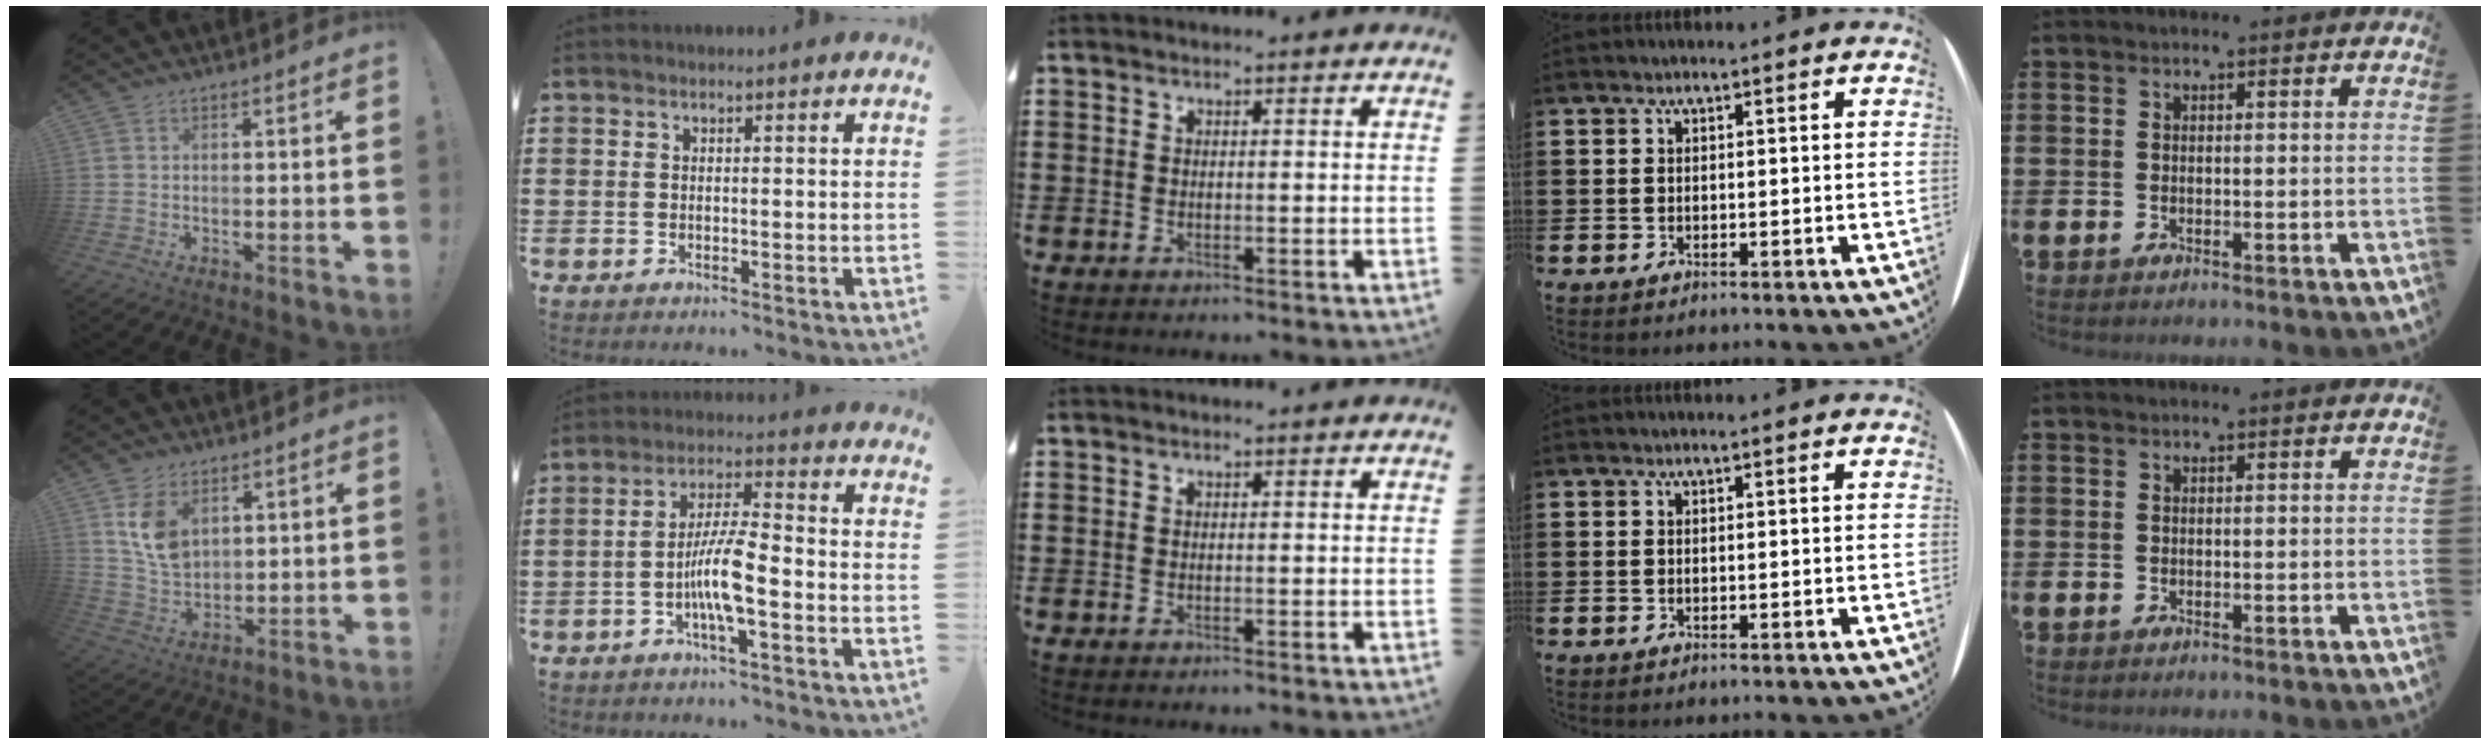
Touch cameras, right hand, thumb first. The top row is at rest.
{"thumb": {"total": 9.7, "force": [4.6, 6.8, 5.1], "torque": [-0.083, -0.018, 0.094]}, "index": {"total": 7.3, "force": [-2.6, 1.3, 6.7], "torque": [-0.141, -0.006, -0.054]}}